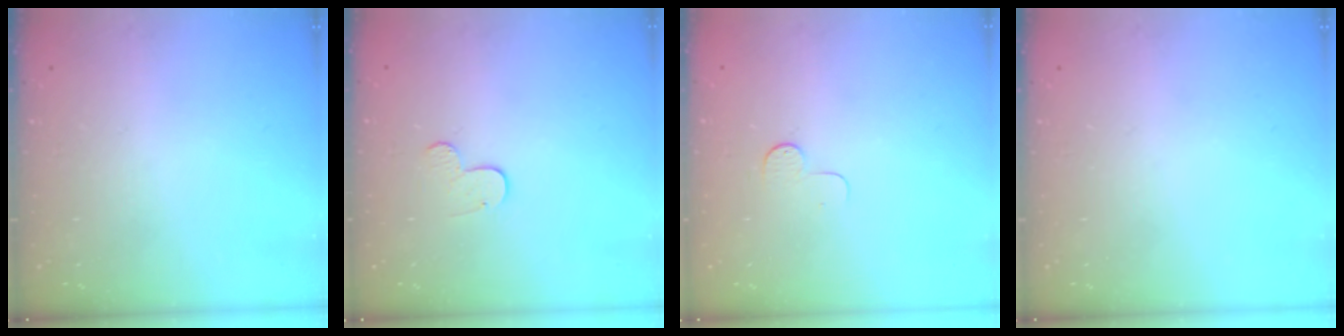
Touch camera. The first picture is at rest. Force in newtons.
{"total": 3.7, "press": 3.7, "slide": 0.4}
{"total": 4.0, "press": 4.0, "slide": 0.4}
{"total": 0.0}